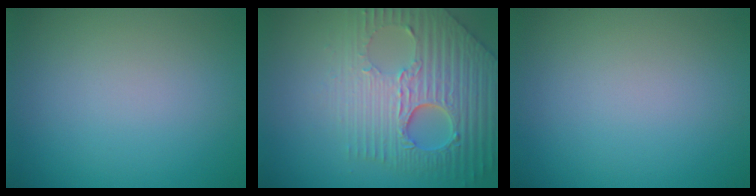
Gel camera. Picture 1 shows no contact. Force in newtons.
{"total": 7.9, "press": 6.0, "slide": 5.1}
{"total": 0.0}